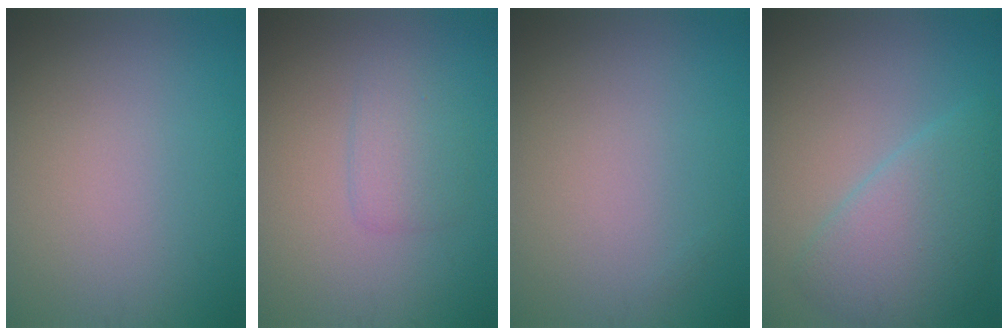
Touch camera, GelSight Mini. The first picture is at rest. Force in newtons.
{"total": 1.9, "press": 1.9, "slide": 0.1}
{"total": 0.0}
{"total": 5.0, "press": 5.0, "slide": 0.2}